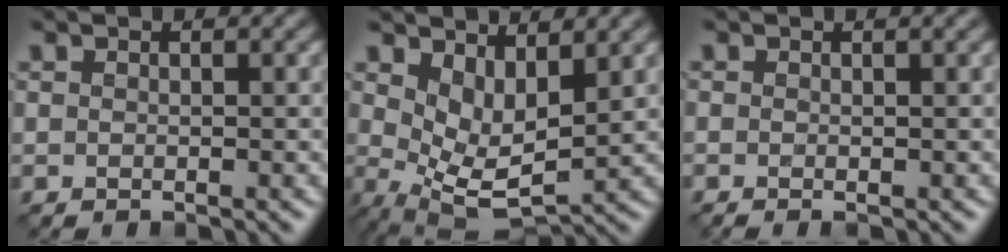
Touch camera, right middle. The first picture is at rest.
{"total": 5.2, "force": [1.7, 2.6, 4.2], "torque": [-0.087, -0.021, 0.038]}
{"total": 1.6, "force": [-0.1, 0.5, 1.5], "torque": [-0.016, -0.005, -0.001]}